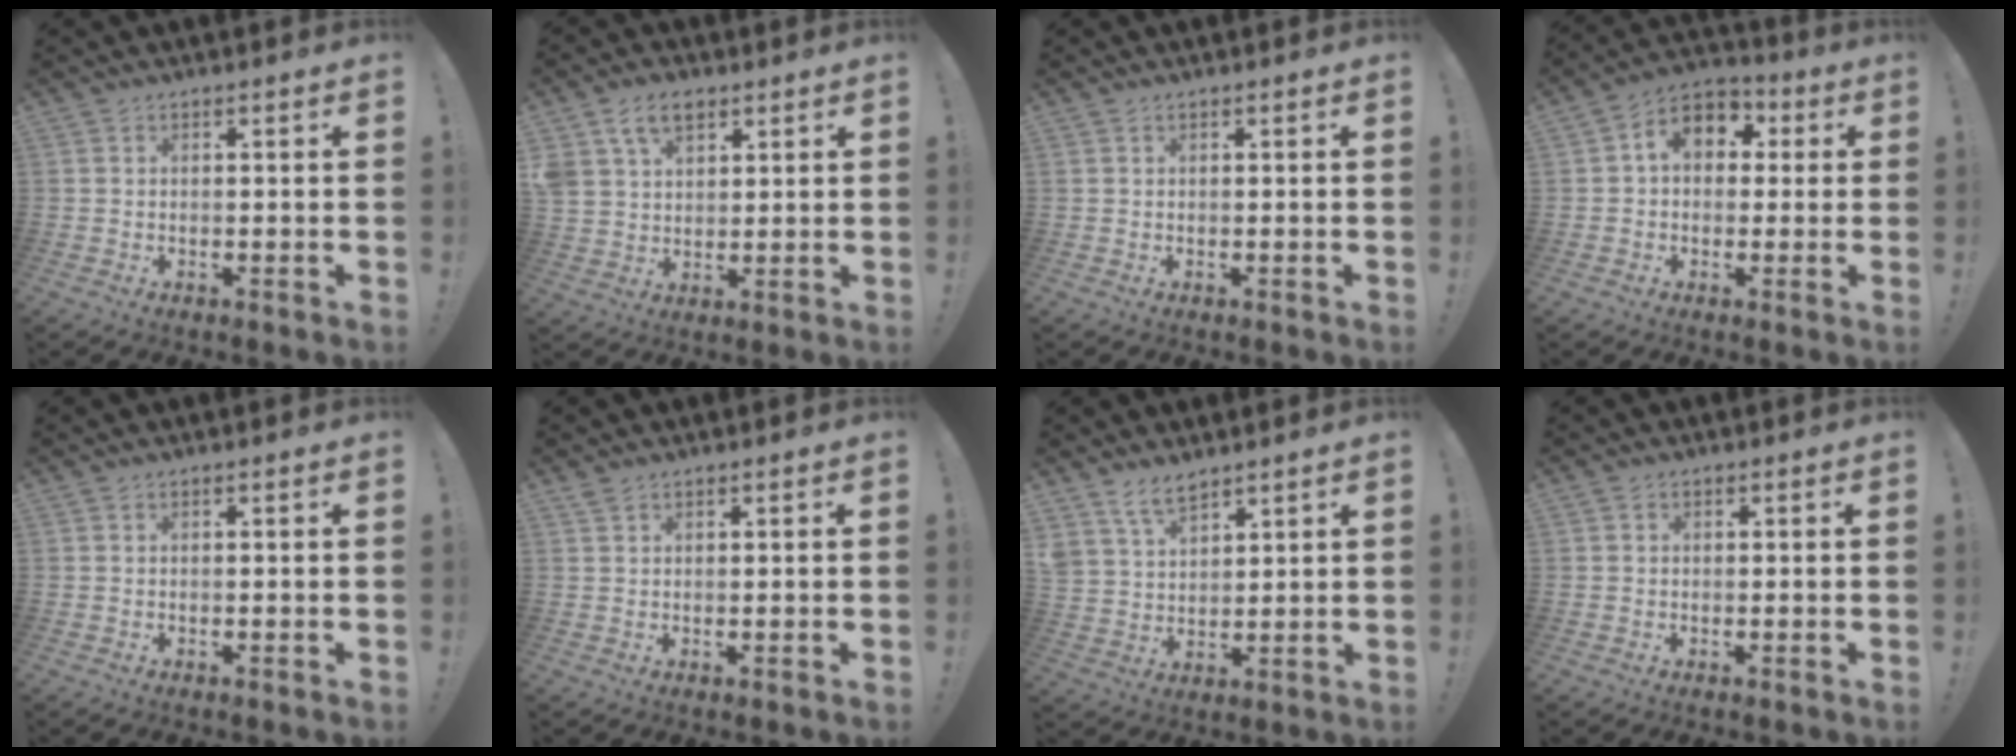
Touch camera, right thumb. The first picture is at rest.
{"total": 9.4, "force": [5.3, 6.2, 4.7], "torque": [-0.080, -0.010, 0.104]}
{"total": 0.0}
{"total": 8.6, "force": [1.6, 6.7, 5.2], "torque": [-0.071, 0.006, 0.033]}
{"total": 0.0}
{"total": 1.3, "force": [1.1, 0.3, 0.5], "torque": [-0.004, -0.004, 0.020]}
{"total": 7.4, "force": [6.0, 3.2, 2.9], "torque": [-0.063, -0.030, 0.116]}
{"total": 0.6, "force": [-0.1, 0.6, 0.1], "torque": [-0.001, 0.002, -0.001]}